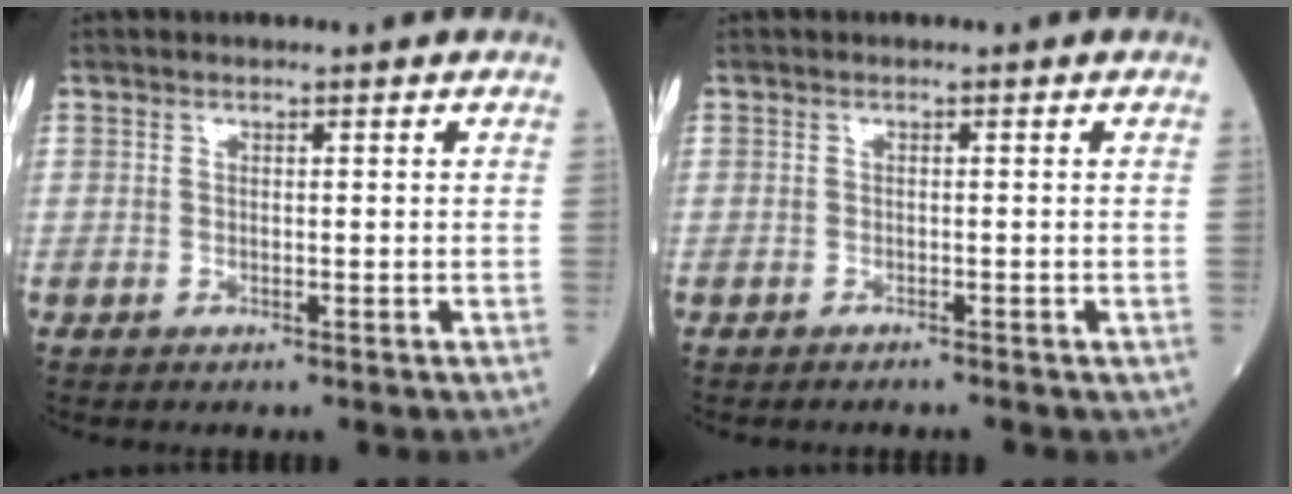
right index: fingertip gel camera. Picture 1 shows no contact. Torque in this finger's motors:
{"motor_torque": [0.48, -0.50, 0.03, 0.02]}